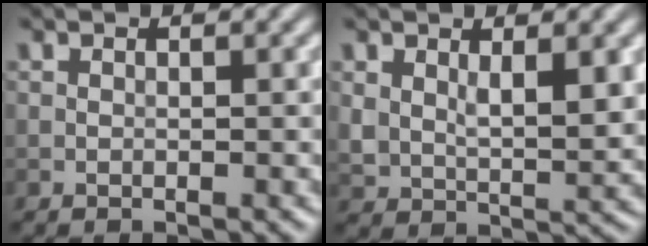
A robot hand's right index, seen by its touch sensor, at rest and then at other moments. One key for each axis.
{"total": 4.2, "fx": 1.4, "fy": 2.1, "fz": 3.4, "tx": -0.071, "ty": -0.010, "tz": 0.033}